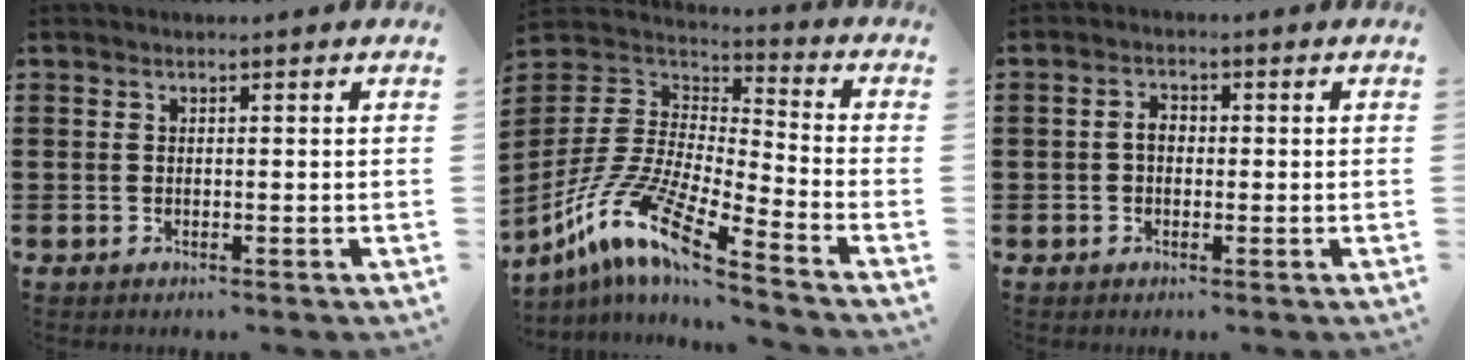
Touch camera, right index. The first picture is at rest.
{"total": 11.9, "force": [-8.6, 2.0, 7.9], "torque": [-0.193, -0.006, -0.184]}
{"total": 2.4, "force": [-0.2, 1.5, 1.8], "torque": [-0.035, 0.005, -0.006]}